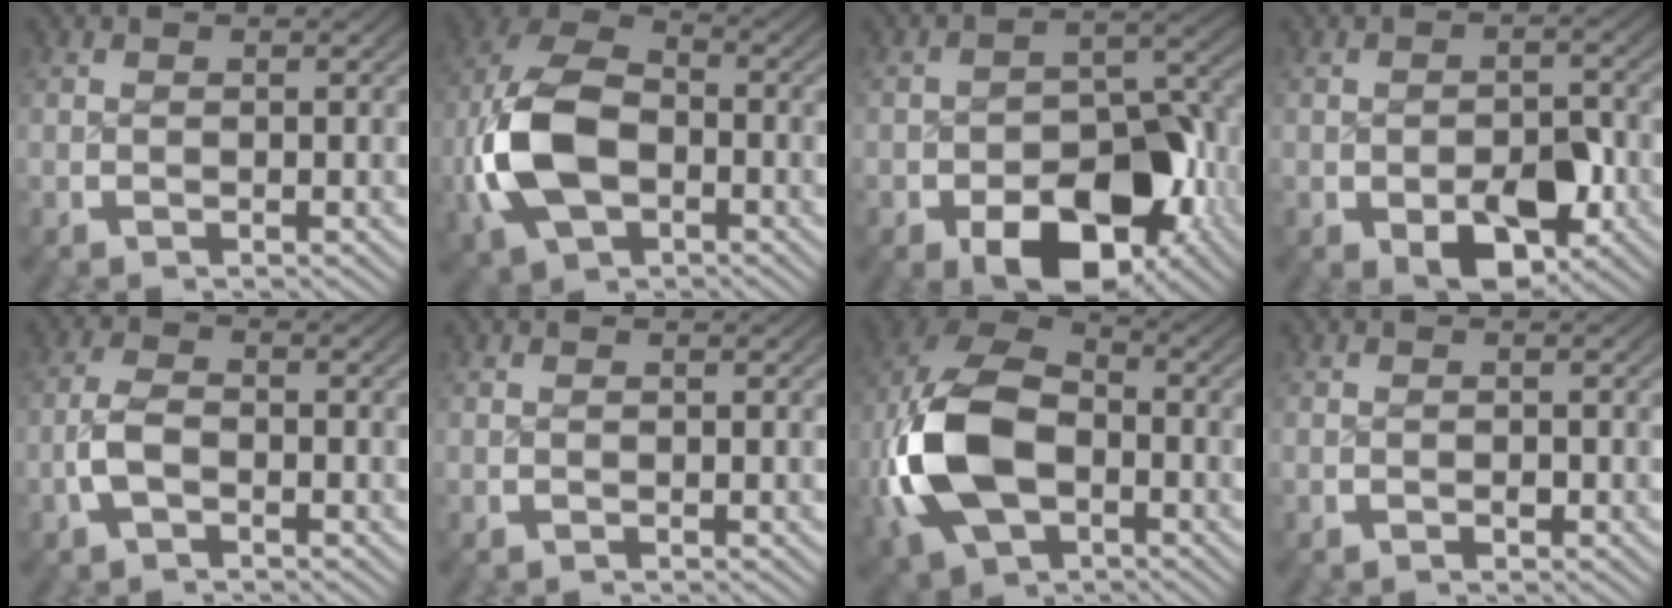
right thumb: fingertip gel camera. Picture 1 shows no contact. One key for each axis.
{"total": 11.8, "fx": -1.7, "fy": 8.4, "fz": 8.1, "tx": -0.208, "ty": -0.036, "tz": -0.014}
{"total": 11.9, "fx": -4.1, "fy": 6.8, "fz": 8.9, "tx": -0.145, "ty": -0.045, "tz": -0.040}
{"total": 6.5, "fx": -1.8, "fy": 4.0, "fz": 4.9, "tx": -0.092, "ty": -0.035, "tz": -0.014}
{"total": 2.8, "fx": -0.8, "fy": 1.7, "fz": 2.0, "tx": -0.055, "ty": -0.006, "tz": -0.016}
{"total": 0.0}
{"total": 14.6, "fx": -1.5, "fy": 10.4, "fz": 10.1, "tx": -0.258, "ty": -0.046, "tz": -0.004}
{"total": 0.5, "fx": -0.3, "fy": 0.3, "fz": 0.3, "tx": -0.001, "ty": 0.000, "tz": -0.007}